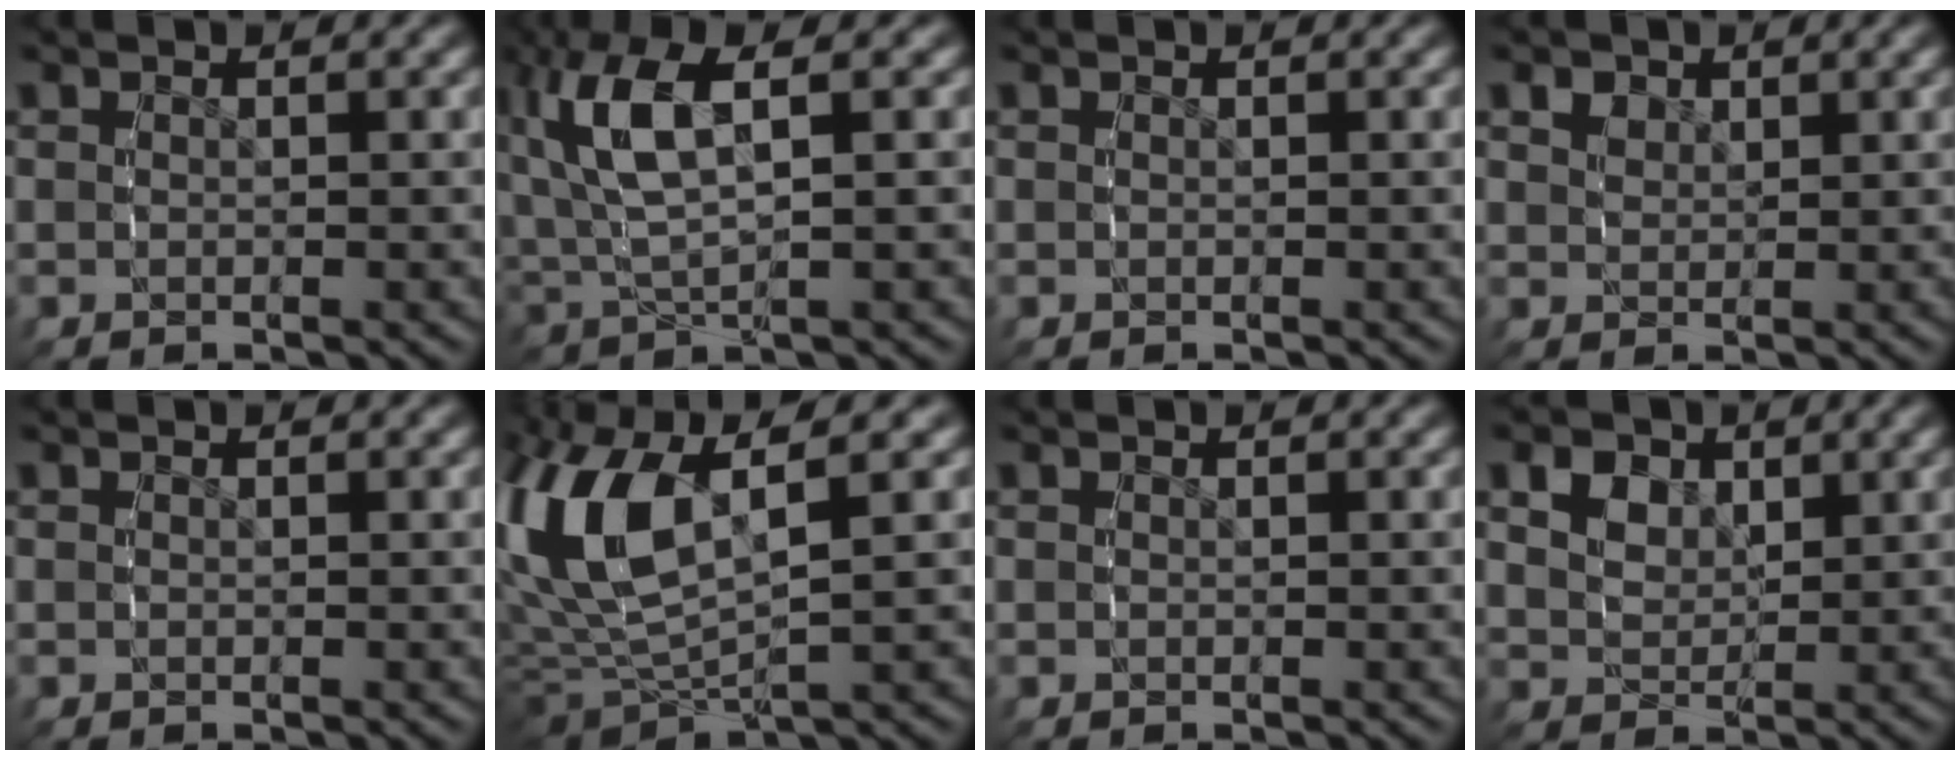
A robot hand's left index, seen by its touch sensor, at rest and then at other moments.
{"total": 6.2, "force": [1.4, 3.2, 5.2], "torque": [-0.133, -0.001, 0.030]}
{"total": 0.0}
{"total": 1.6, "force": [1.0, 1.2, 0.5], "torque": [-0.004, -0.001, 0.025]}
{"total": 0.0}
{"total": 8.4, "force": [1.8, 5.1, 6.5], "torque": [-0.167, 0.000, 0.035]}
{"total": 0.0}
{"total": 4.1, "force": [1.7, 3.2, 1.9], "torque": [-0.033, -0.004, 0.031]}